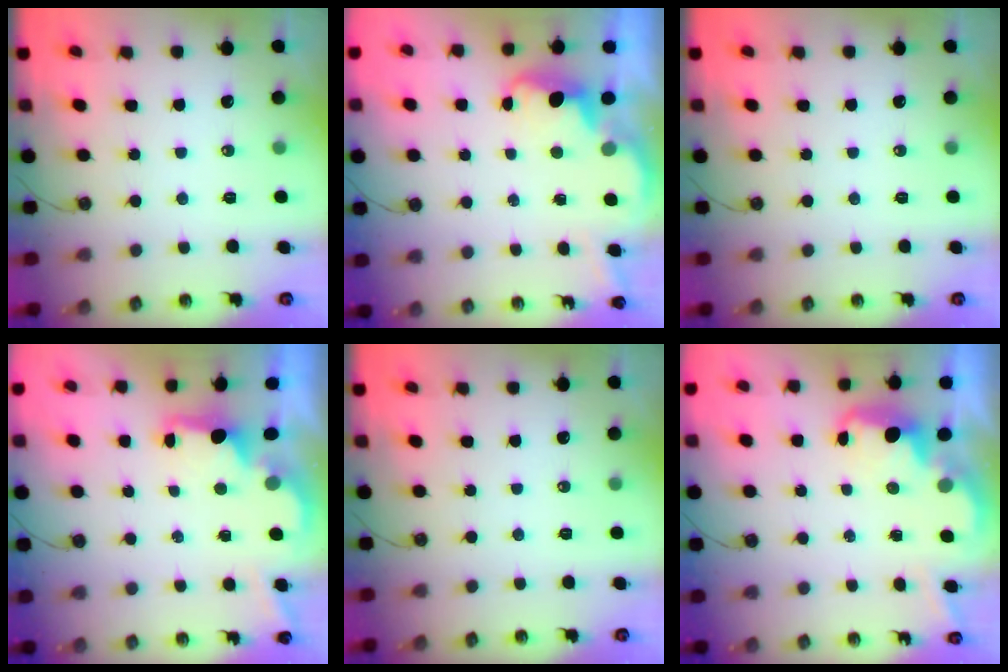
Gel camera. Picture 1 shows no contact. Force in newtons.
{"total": 4.0, "press": 3.9, "slide": 0.6}
{"total": 0.0}
{"total": 2.1, "press": 1.9, "slide": 0.8}
{"total": 0.0}
{"total": 2.9, "press": 2.8, "slide": 0.6}